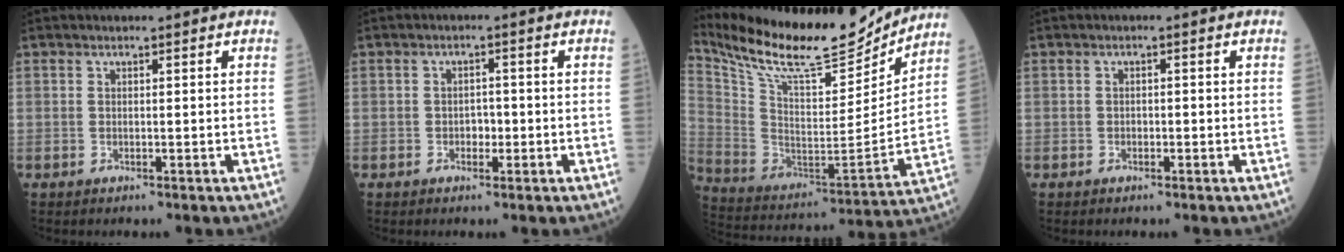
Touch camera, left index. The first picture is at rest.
{"total": 1.7, "force": [-0.7, 1.1, 1.1], "torque": [-0.011, 0.002, -0.013]}
{"total": 21.8, "force": [19.8, 3.8, 8.2], "torque": [-0.172, -0.034, 0.328]}
{"total": 0.5, "force": [-0.4, 0.2, 0.2], "torque": [0.001, -0.001, -0.010]}